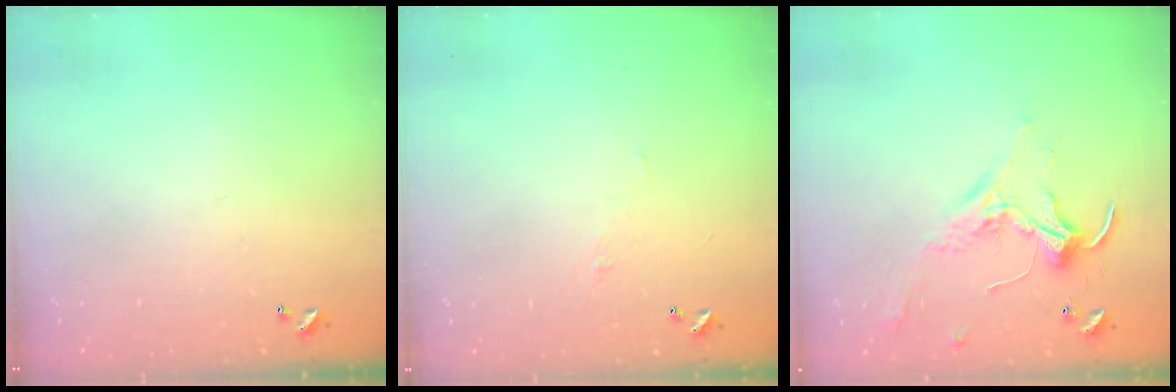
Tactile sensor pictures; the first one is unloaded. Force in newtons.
{"total": 2.0, "press": 1.9, "slide": 0.5}
{"total": 2.3, "press": 2.3, "slide": 0.5}